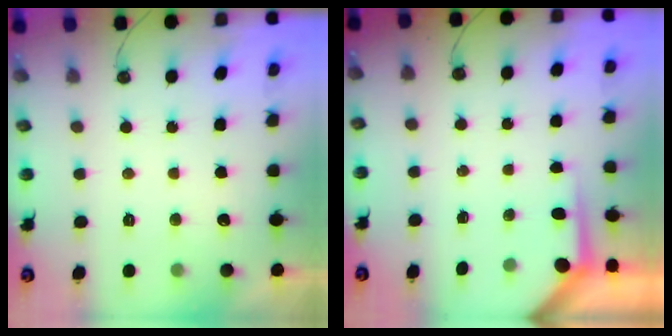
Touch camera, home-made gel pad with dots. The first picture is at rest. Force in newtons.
{"total": 3.5, "press": 3.5, "slide": 0.4}